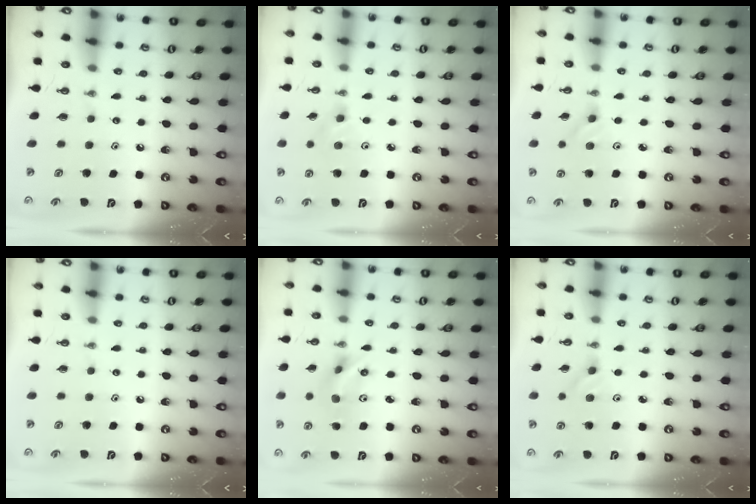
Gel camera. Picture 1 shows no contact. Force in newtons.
{"total": 2.1, "press": 2.0, "slide": 0.5}
{"total": 2.6, "press": 2.1, "slide": 1.5}
{"total": 0.0}
{"total": 5.2, "press": 3.8, "slide": 3.6}
{"total": 2.6, "press": 2.1, "slide": 1.5}